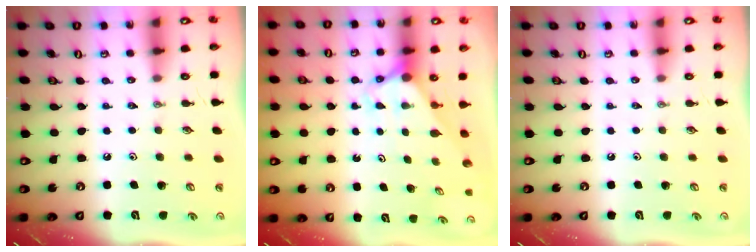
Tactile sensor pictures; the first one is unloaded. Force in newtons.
{"total": 2.8, "press": 2.8, "slide": 0.0}
{"total": 0.0}